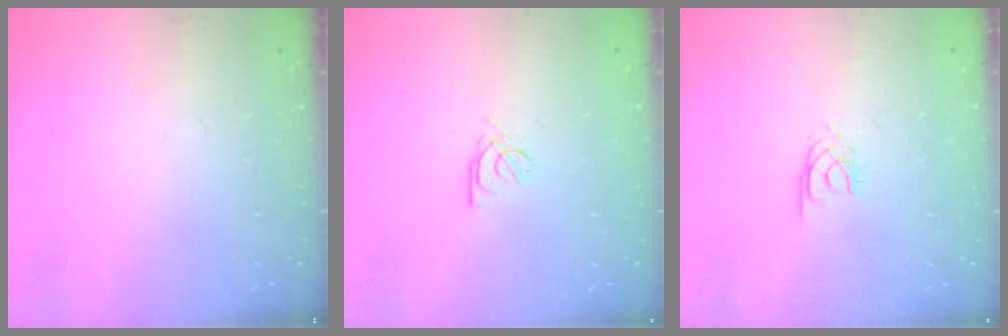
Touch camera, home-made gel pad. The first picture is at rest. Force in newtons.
{"total": 2.2, "press": 2.2, "slide": 0.6}
{"total": 1.9, "press": 1.9, "slide": 0.2}